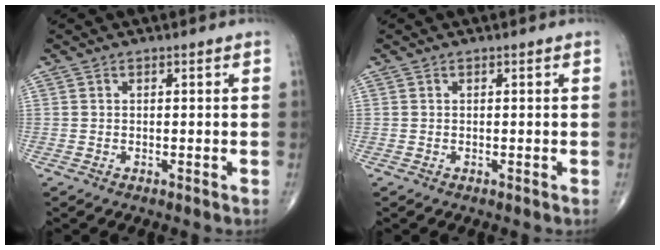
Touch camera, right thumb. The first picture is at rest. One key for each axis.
{"total": 0.0}